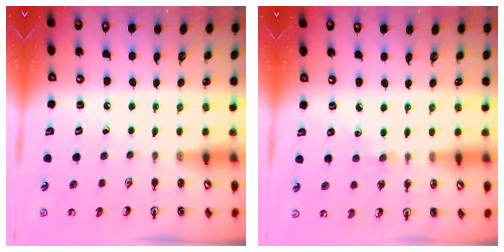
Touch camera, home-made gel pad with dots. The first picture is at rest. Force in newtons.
{"total": 2.0, "press": 2.0, "slide": 0.3}